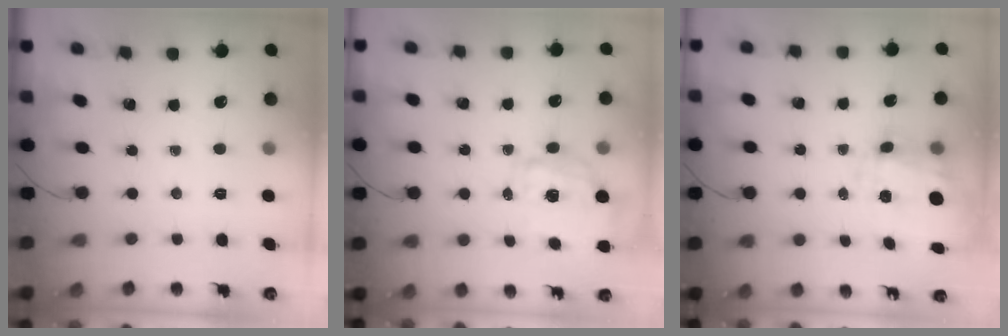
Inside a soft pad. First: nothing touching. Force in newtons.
{"total": 2.0, "press": 1.8, "slide": 1.0}
{"total": 10.7, "press": 10.6, "slide": 1.6}